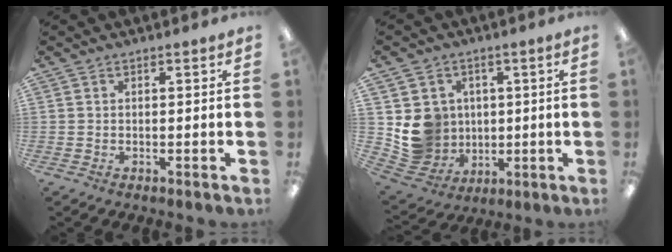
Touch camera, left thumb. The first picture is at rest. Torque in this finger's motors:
{"motor_torque": [0.02, 0.18, 0.06, -0.05, 0.06]}